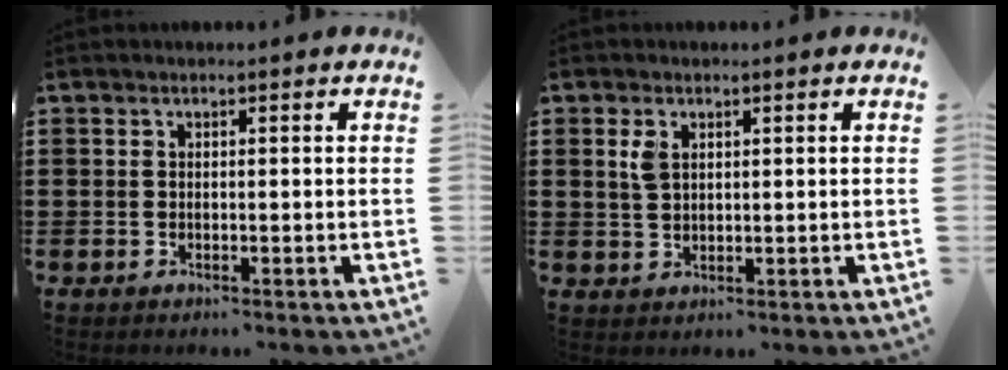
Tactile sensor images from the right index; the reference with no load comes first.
{"total": 2.4, "force": [1.0, 1.3, 1.7], "torque": [-0.039, 0.004, 0.018]}